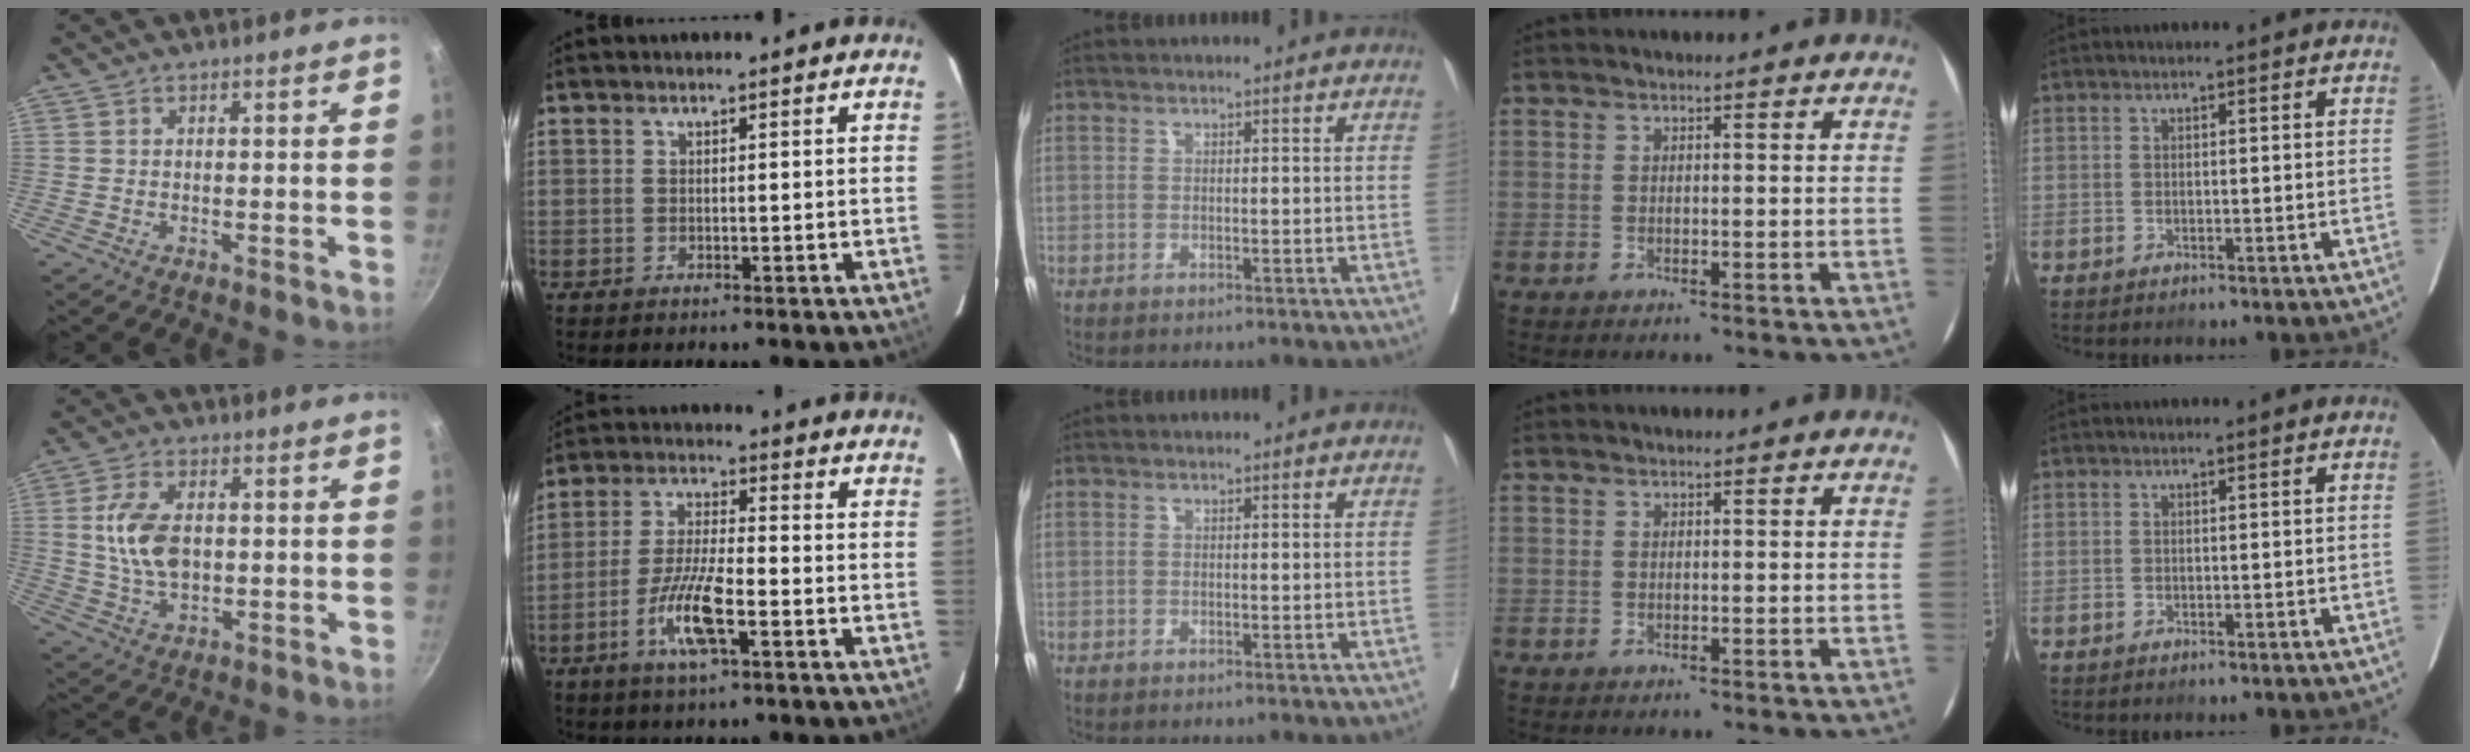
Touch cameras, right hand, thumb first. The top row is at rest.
{"thumb": {"total": 9.9, "force": [0.9, 5.9, 7.9], "torque": [-0.155, 0.000, 0.022]}, "index": {"total": 7.8, "force": [-3.5, 1.1, 6.9], "torque": [-0.137, -0.004, -0.066]}}